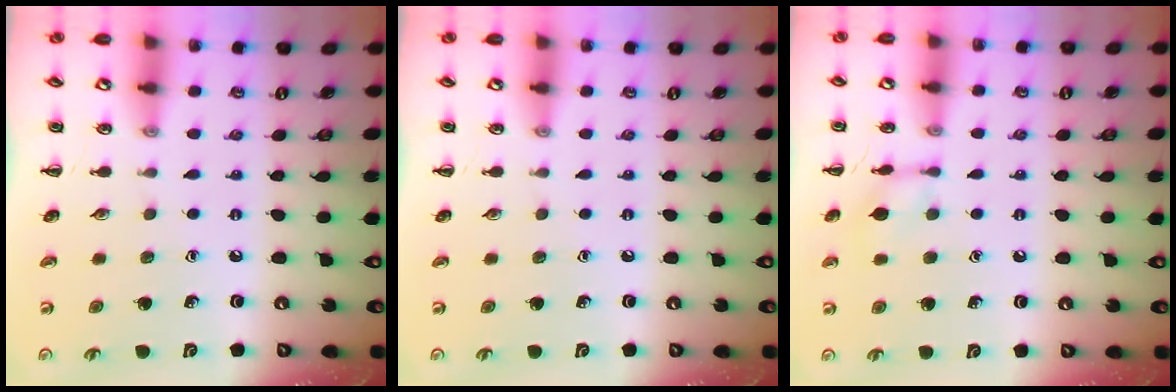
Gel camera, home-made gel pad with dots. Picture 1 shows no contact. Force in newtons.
{"total": 0.0}
{"total": 7.7, "press": 7.6, "slide": 1.3}